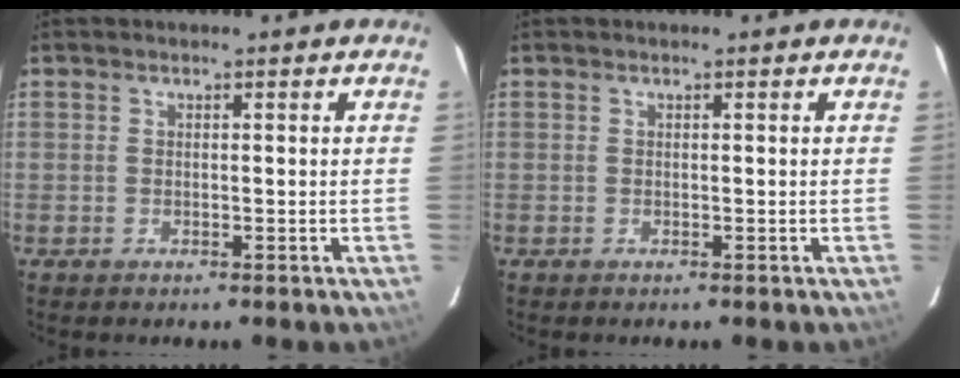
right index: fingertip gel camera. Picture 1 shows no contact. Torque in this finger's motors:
{"motor_torque": [0.00, 0.00, 0.00, 0.00]}